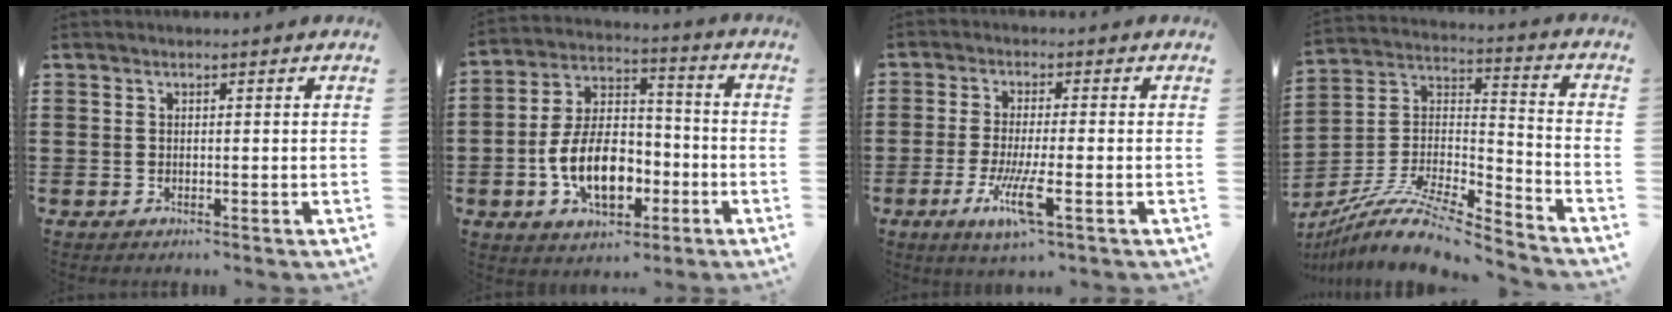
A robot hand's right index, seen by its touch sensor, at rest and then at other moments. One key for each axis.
{"total": 11.4, "fx": -3.6, "fy": 6.6, "fz": 8.6, "tx": -0.175, "ty": 0.005, "tz": -0.065}
{"total": 7.6, "fx": -3.0, "fy": 0.8, "fz": 6.9, "tx": -0.144, "ty": -0.022, "tz": -0.056}
{"total": 11.9, "fx": -9.6, "fy": 2.2, "fz": 6.6, "tx": -0.132, "ty": 0.015, "tz": -0.187}